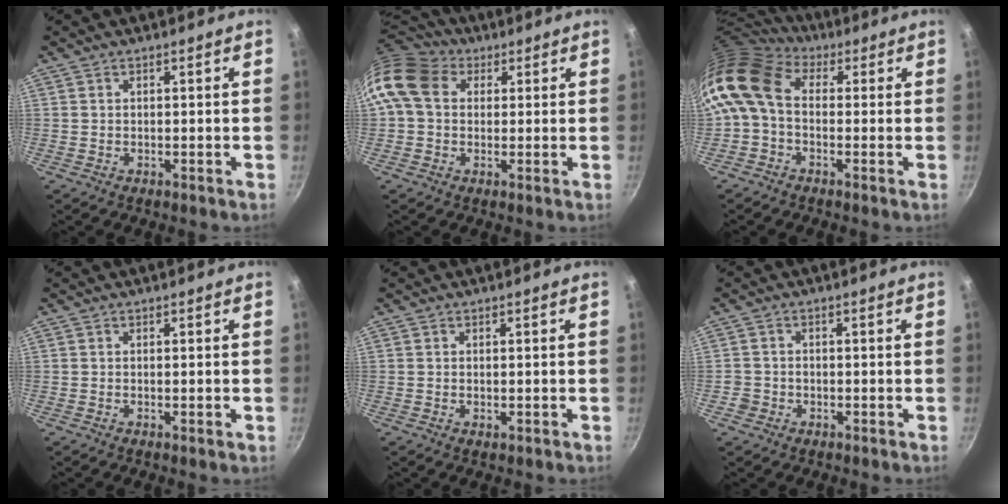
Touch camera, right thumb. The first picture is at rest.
{"total": 12.5, "force": [3.1, 9.8, 7.1], "torque": [-0.127, 0.021, 0.039]}
{"total": 10.4, "force": [0.4, 7.4, 7.3], "torque": [-0.138, 0.025, -0.014]}
{"total": 0.9, "force": [-0.2, 0.1, 0.9], "torque": [-0.016, -0.001, -0.004]}
{"total": 0.8, "force": [-0.1, 0.4, 0.7], "torque": [-0.009, -0.001, -0.002]}
{"total": 2.3, "force": [-1.0, 2.1, 0.5], "torque": [-0.001, 0.012, -0.015]}